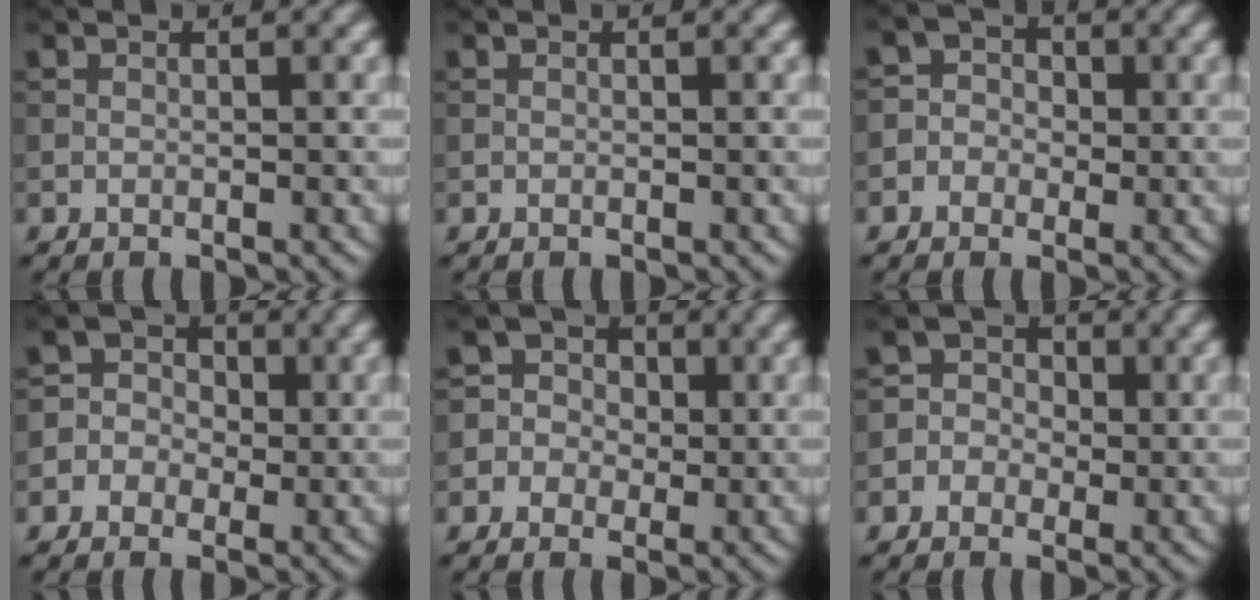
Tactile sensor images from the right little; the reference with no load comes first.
{"total": 0.0}
{"total": 3.6, "force": [-0.7, 3.5, 0.8], "torque": [0.011, 0.021, -0.039]}
{"total": 4.5, "force": [-0.9, 4.3, 1.0], "torque": [-0.001, 0.023, -0.039]}
{"total": 4.8, "force": [-0.4, 4.7, 1.0], "torque": [-0.002, 0.031, -0.039]}
{"total": 4.0, "force": [-0.7, 3.9, 0.9], "torque": [0.005, 0.022, -0.037]}